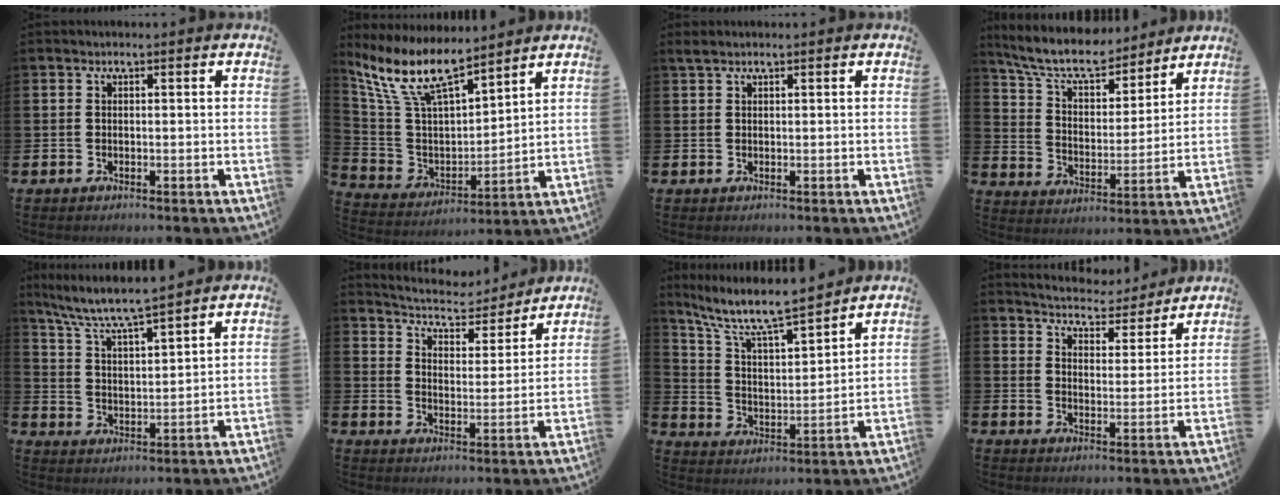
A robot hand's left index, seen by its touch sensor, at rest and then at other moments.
{"total": 10.9, "force": [9.0, 2.8, 5.5], "torque": [-0.142, -0.048, 0.158]}
{"total": 1.1, "force": [0.9, 0.3, 0.5], "torque": [-0.005, 0.000, 0.014]}
{"total": 9.1, "force": [8.2, 2.6, 3.0], "torque": [-0.090, -0.054, 0.143]}
{"total": 7.2, "force": [6.7, 0.4, 2.6], "torque": [-0.075, -0.042, 0.115]}
{"total": 5.7, "force": [5.5, 1.2, 0.7], "torque": [-0.035, -0.048, 0.091]}
{"total": 9.1, "force": [8.1, 1.0, 3.9], "torque": [-0.099, -0.056, 0.135]}
{"total": 5.4, "force": [5.3, 1.0, 0.1], "torque": [-0.019, -0.044, 0.091]}